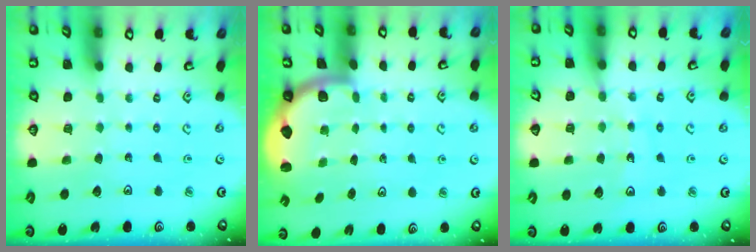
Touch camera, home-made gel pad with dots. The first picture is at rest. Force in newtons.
{"total": 2.0, "press": 1.9, "slide": 0.5}
{"total": 11.6, "press": 11.5, "slide": 2.0}